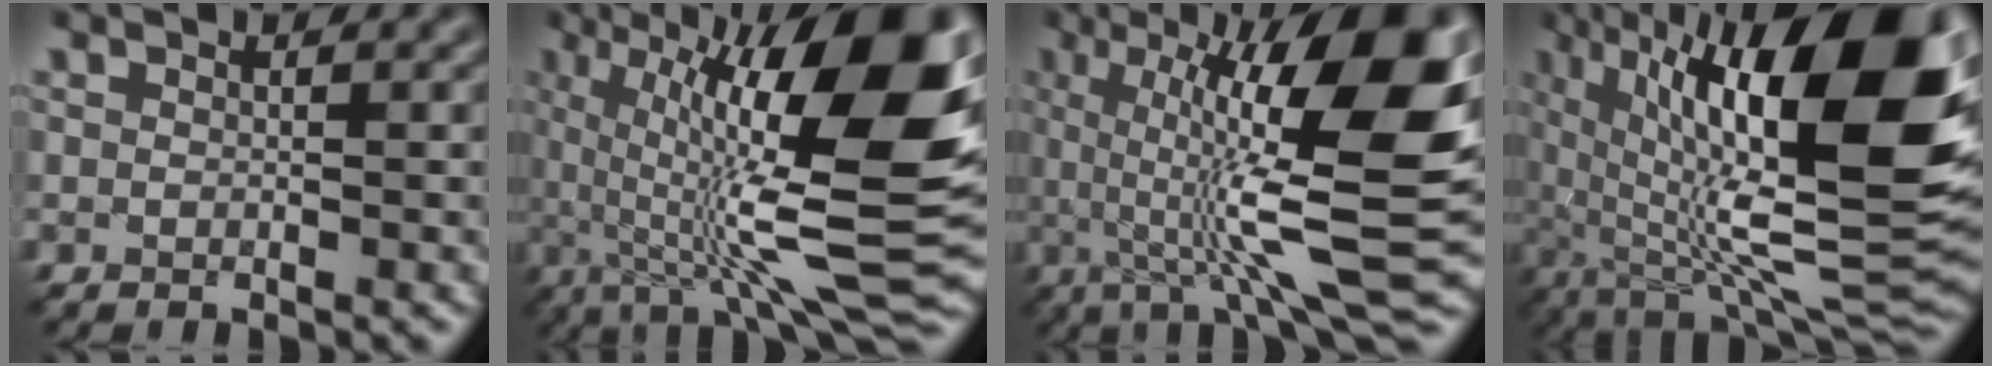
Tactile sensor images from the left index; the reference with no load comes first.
{"total": 16.2, "force": [1.7, 4.8, 15.4], "torque": [-0.249, 0.001, 0.027]}
{"total": 14.3, "force": [1.6, 3.5, 13.7], "torque": [-0.226, 0.001, 0.029]}
{"total": 18.7, "force": [4.2, 6.4, 17.0], "torque": [-0.270, 0.016, 0.078]}